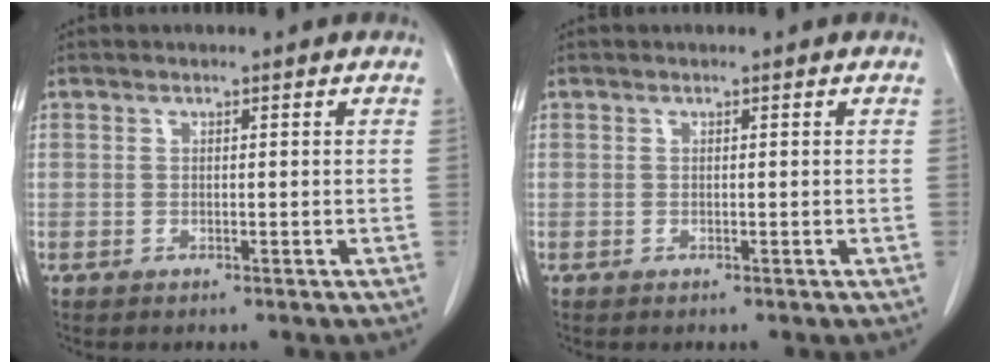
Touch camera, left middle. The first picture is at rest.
{"total": 0.0}